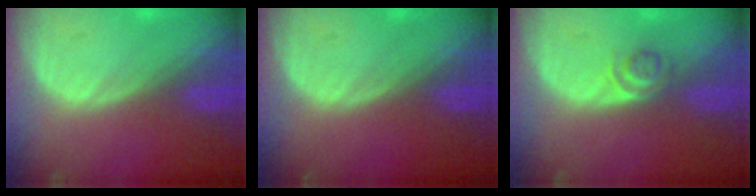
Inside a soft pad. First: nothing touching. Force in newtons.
{"total": 0.0}
{"total": 2.5, "press": 2.4, "slide": 0.8}